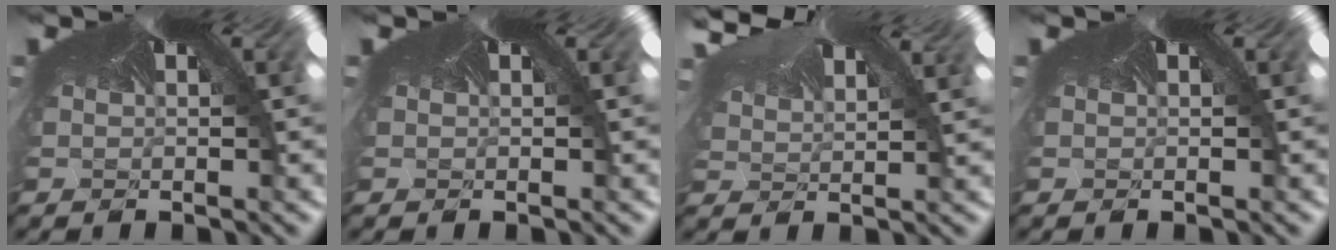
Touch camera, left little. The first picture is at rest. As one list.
[{"total": 0.0}, {"total": 1.8, "force": [1.8, 0.0, -0.6], "torque": [-0.021, -0.003, 0.033]}, {"total": 0.0}]